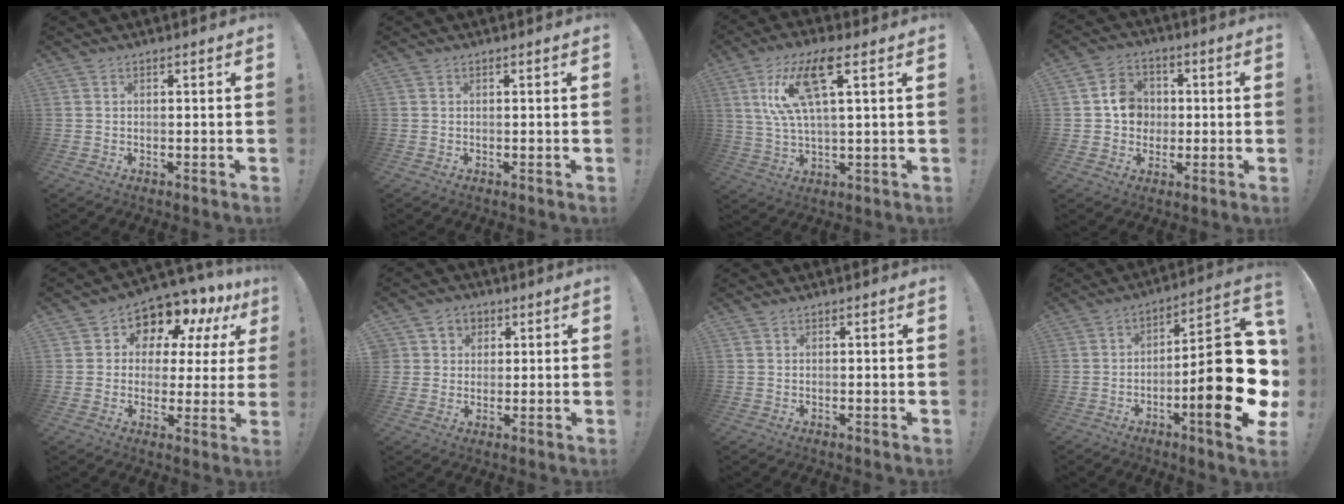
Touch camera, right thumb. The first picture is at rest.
{"total": 0.0}
{"total": 14.4, "force": [5.9, 4.3, 12.4], "torque": [-0.232, -0.002, 0.098]}
{"total": 9.2, "force": [0.5, 8.5, 3.6], "torque": [-0.049, 0.013, 0.017]}
{"total": 8.9, "force": [6.0, 5.5, 3.6], "torque": [-0.058, -0.058, 0.105]}
{"total": 5.6, "force": [1.6, 5.2, 1.0], "torque": [-0.019, -0.007, 0.034]}
{"total": 0.0}
{"total": 25.2, "force": [-5.0, 6.7, 23.7], "torque": [-0.340, 0.023, -0.070]}